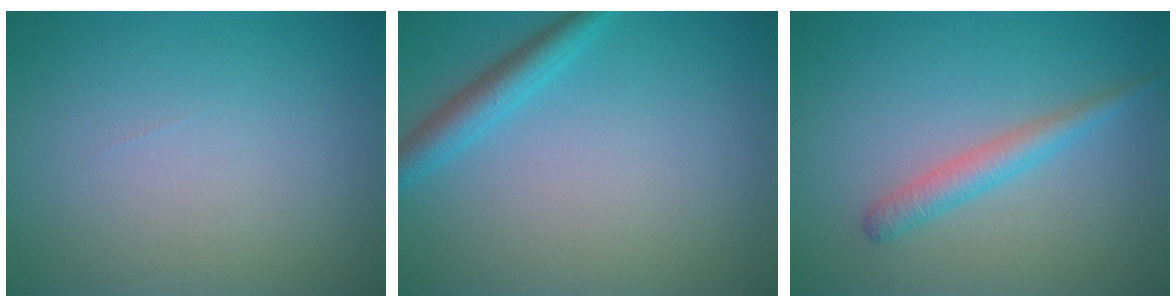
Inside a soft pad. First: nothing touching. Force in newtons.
{"total": 2.7, "press": 2.7, "slide": 0.2}
{"total": 2.3, "press": 2.3, "slide": 0.0}